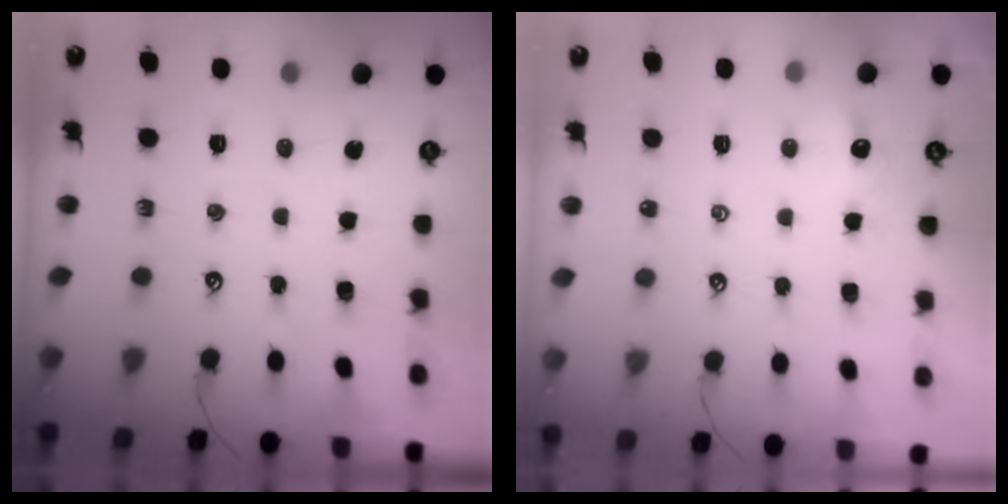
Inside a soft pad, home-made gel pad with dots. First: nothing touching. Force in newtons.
{"total": 0.0}